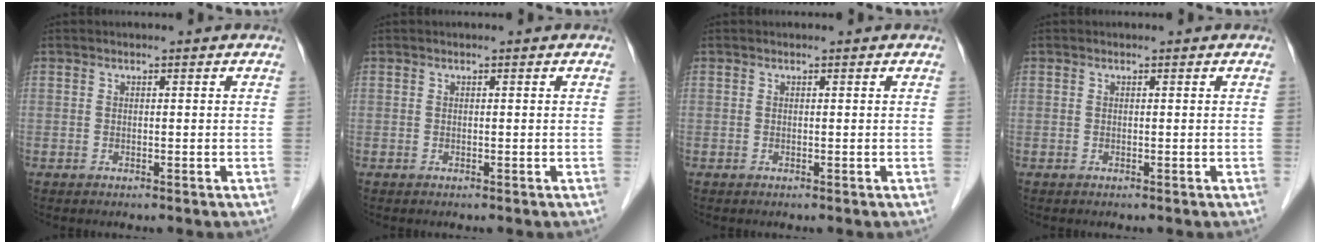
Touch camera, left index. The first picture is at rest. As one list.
[{"total": 0.0}, {"total": 0.0}, {"total": 0.0}]